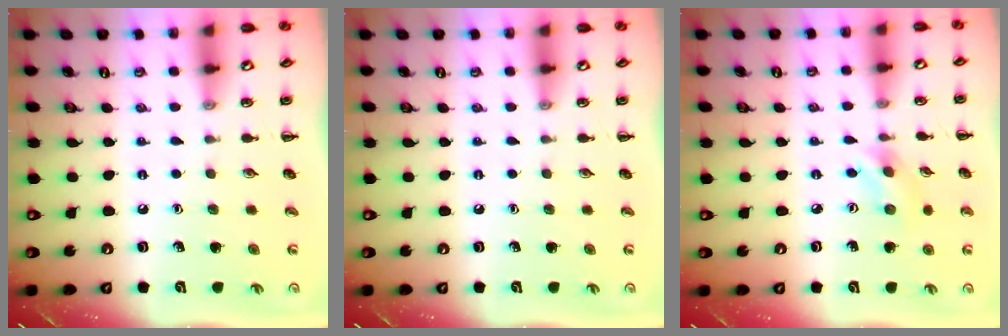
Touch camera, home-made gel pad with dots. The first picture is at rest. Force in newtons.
{"total": 0.0}
{"total": 2.7, "press": 2.6, "slide": 0.6}